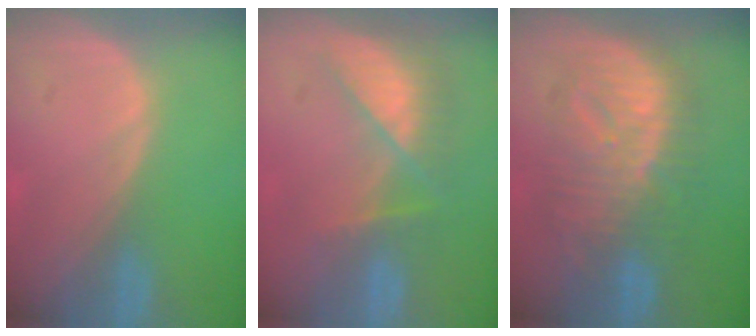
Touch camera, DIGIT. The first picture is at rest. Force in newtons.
{"total": 8.3, "press": 7.1, "slide": 4.3}
{"total": 10.4, "press": 10.4, "slide": 0.8}